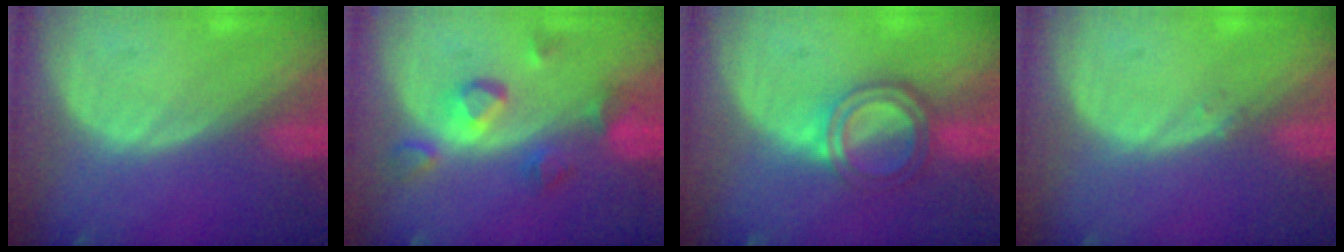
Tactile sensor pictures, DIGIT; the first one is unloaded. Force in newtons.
{"total": 5.8, "press": 5.7, "slide": 0.6}
{"total": 5.6, "press": 5.3, "slide": 1.7}
{"total": 0.6, "press": 0.5, "slide": 0.3}